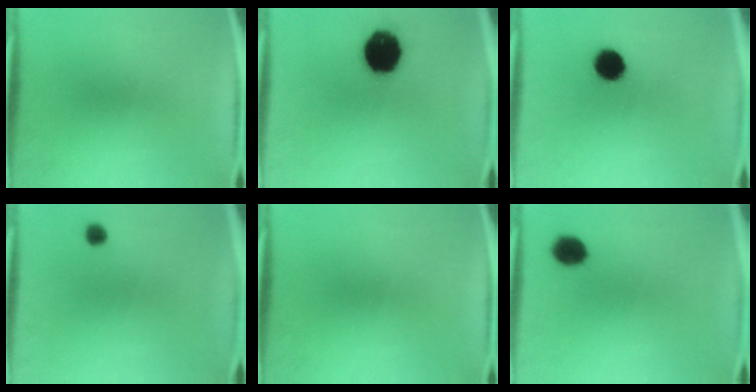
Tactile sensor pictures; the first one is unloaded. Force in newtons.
{"total": 16.9}
{"total": 8.6}
{"total": 1.8}
{"total": 0.0}
{"total": 4.7}